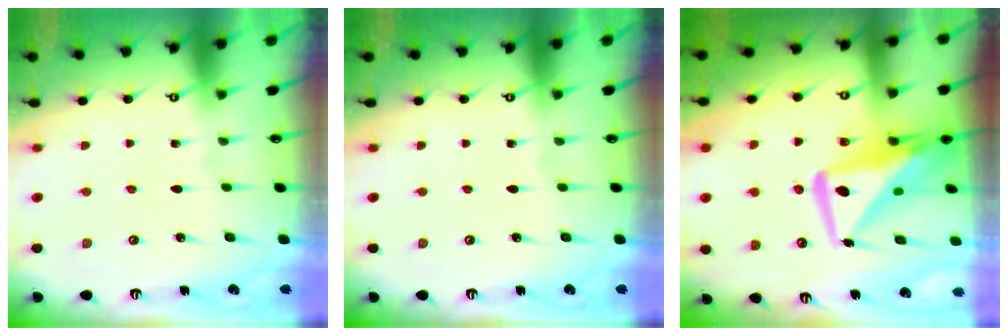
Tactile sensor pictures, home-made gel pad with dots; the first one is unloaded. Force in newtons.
{"total": 0.0}
{"total": 13.6, "press": 13.5, "slide": 1.4}